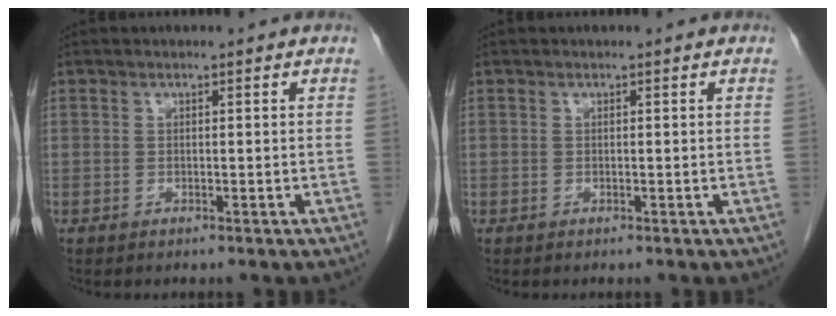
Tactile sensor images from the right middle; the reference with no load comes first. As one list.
[{"total": 0.0}]